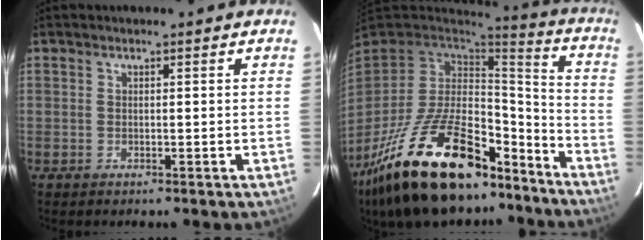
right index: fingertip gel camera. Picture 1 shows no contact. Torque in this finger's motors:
{"motor_torque": [1.45, -0.69, 1.06, 0.21]}